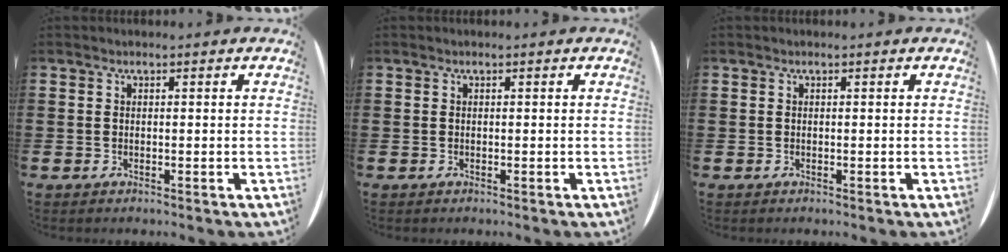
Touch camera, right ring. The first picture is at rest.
{"total": 0.0}
{"total": 0.0}